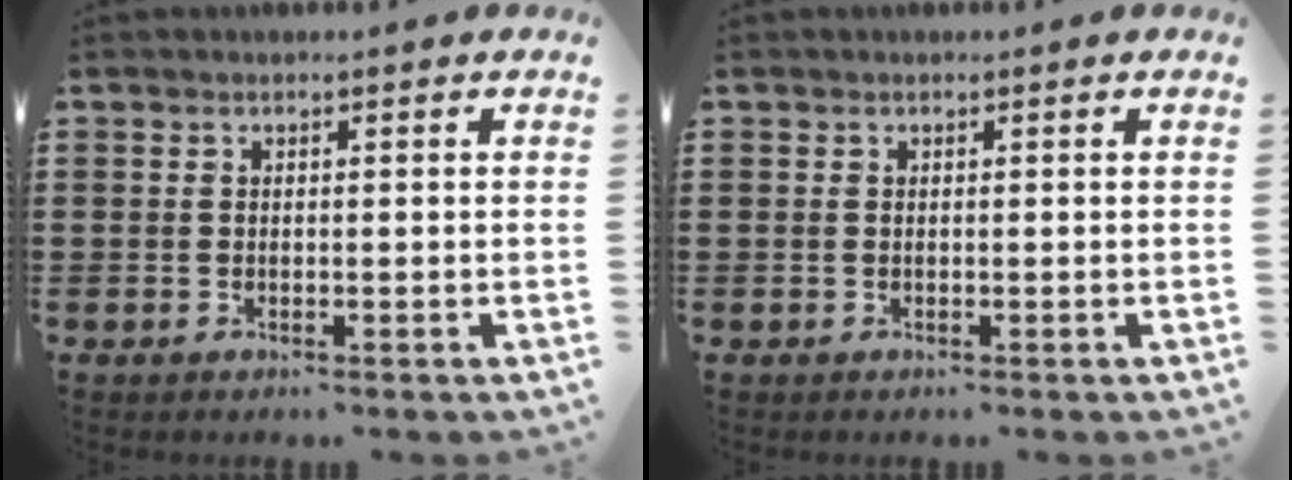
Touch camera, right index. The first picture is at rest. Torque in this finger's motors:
{"motor_torque": [-0.47, 0.73, 0.00, -0.01]}